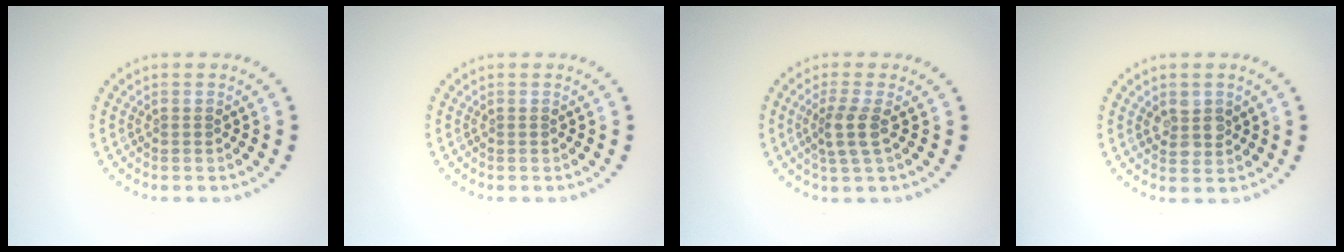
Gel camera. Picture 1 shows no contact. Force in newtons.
{"total": 0.0}
{"total": 2.3, "press": 1.8, "slide": 1.4}
{"total": 2.2, "press": 2.1, "slide": 0.7}